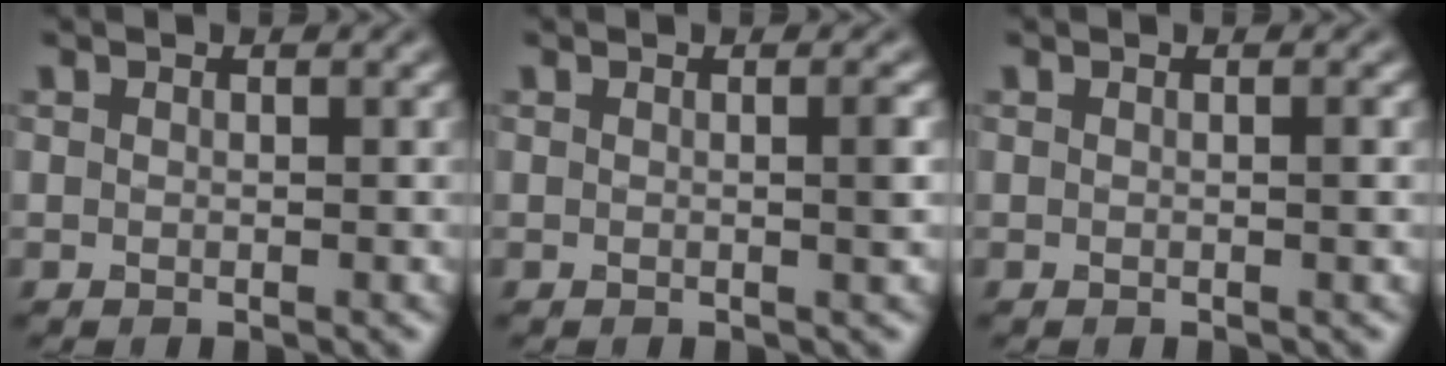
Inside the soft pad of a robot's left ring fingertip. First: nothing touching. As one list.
[{"total": 1.3, "force": [0.0, 0.2, 1.3], "torque": [-0.015, 0.001, -0.004]}, {"total": 0.6, "force": [0.0, 0.1, 0.6], "torque": [-0.008, 0.002, -0.001]}]